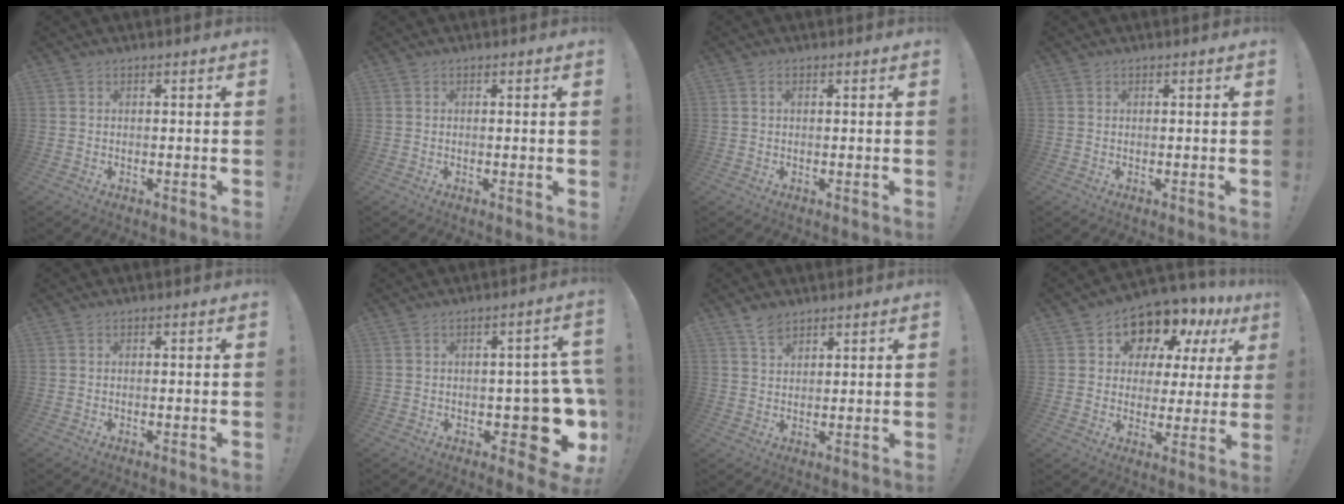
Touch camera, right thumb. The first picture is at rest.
{"total": 0.6, "force": [0.0, -0.4, 0.5], "torque": [-0.006, -0.004, -0.001]}
{"total": 1.0, "force": [0.3, 0.7, 0.7], "torque": [-0.013, 0.004, 0.005]}
{"total": 0.0}
{"total": 0.8, "force": [-0.3, -0.4, 0.5], "torque": [-0.013, 0.000, -0.006]}
{"total": 12.1, "force": [-3.0, 6.3, 9.9], "torque": [-0.097, 0.016, -0.041]}
{"total": 3.9, "force": [3.2, 1.6, 1.6], "torque": [-0.027, -0.016, 0.059]}
{"total": 9.9, "force": [7.2, 6.1, 2.9], "torque": [-0.045, -0.069, 0.133]}